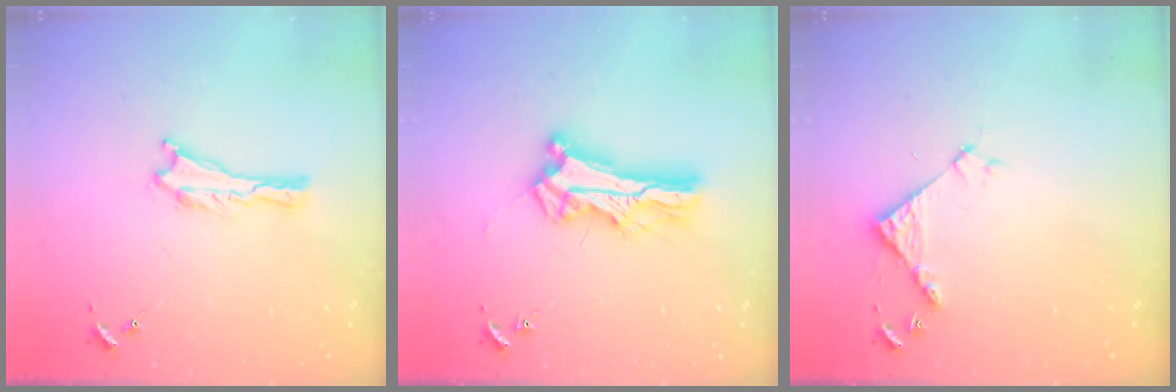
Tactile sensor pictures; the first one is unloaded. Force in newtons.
{"total": 9.8, "press": 9.8, "slide": 0.8}
{"total": 4.0, "press": 4.0, "slide": 0.3}